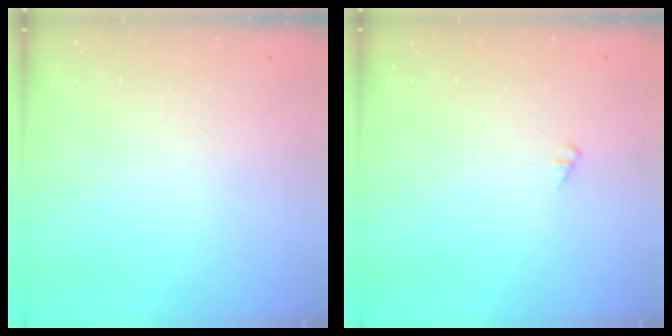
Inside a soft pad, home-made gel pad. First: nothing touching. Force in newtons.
{"total": 1.3, "press": 1.3, "slide": 0.3}